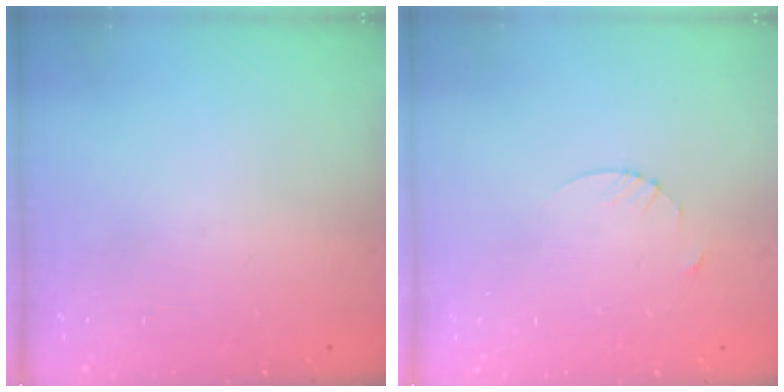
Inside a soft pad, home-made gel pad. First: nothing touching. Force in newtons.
{"total": 2.7, "press": 2.7, "slide": 0.3}